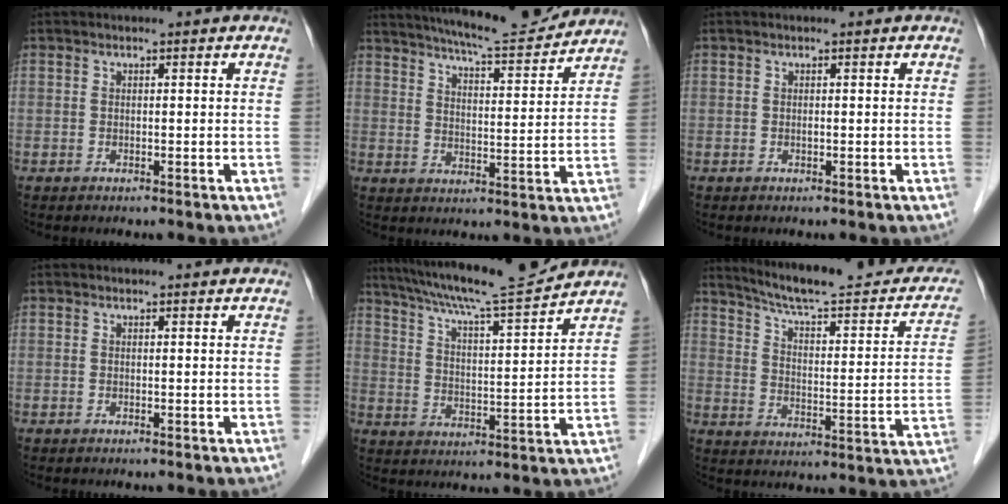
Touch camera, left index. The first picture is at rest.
{"total": 13.3, "force": [12.4, 0.8, 4.5], "torque": [-0.075, -0.002, 0.177]}
{"total": 0.0}
{"total": 1.5, "force": [1.5, 0.2, 0.2], "torque": [-0.010, 0.007, 0.015]}
{"total": 15.8, "force": [14.4, -0.4, 6.6], "torque": [-0.118, -0.004, 0.223]}
{"total": 20.9, "force": [18.5, 2.9, 9.2], "torque": [-0.123, -0.029, 0.246]}